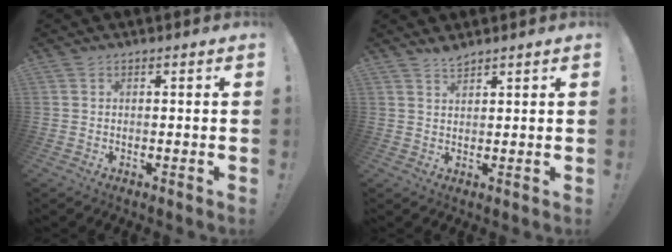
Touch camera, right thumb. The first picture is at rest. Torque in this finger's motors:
{"motor_torque": [-0.09, 0.25, 0.24, 0.08, 0.00]}